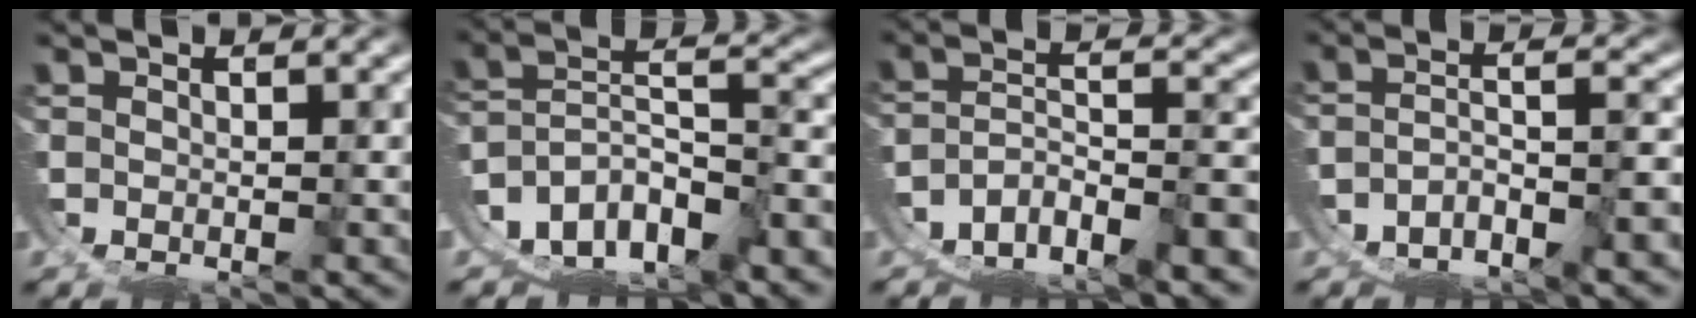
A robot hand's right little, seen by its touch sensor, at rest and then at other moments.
{"total": 12.8, "force": [-6.7, 9.7, 4.9], "torque": [-0.113, -0.043, -0.107]}
{"total": 11.9, "force": [-7.1, 8.9, 3.6], "torque": [-0.100, -0.046, -0.113]}
{"total": 7.9, "force": [-5.6, 4.9, 2.5], "torque": [-0.059, -0.022, -0.088]}